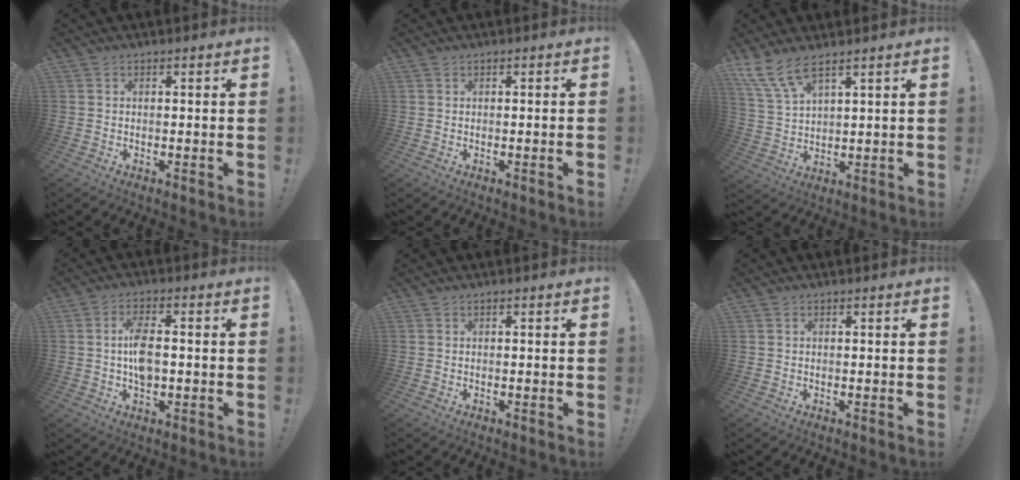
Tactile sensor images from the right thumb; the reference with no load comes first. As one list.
[{"total": 0.9, "force": [-0.4, -0.3, 0.7], "torque": [-0.012, 0.000, -0.007]}, {"total": 8.5, "force": [6.4, 2.3, 5.2], "torque": [-0.115, -0.025, 0.126]}, {"total": 7.6, "force": [0.0, 3.6, 6.7], "torque": [-0.125, -0.002, -0.006]}, {"total": 0.0}, {"total": 0.0}]